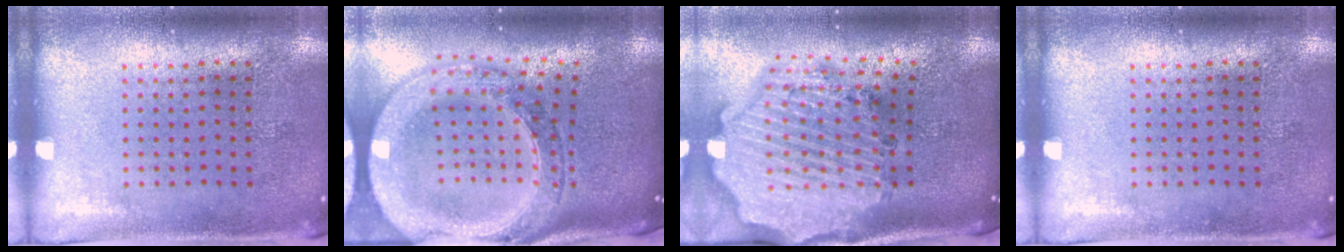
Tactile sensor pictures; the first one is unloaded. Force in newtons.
{"total": 3.9, "press": 3.0, "slide": 2.5}
{"total": 3.5, "press": 3.0, "slide": 1.8}
{"total": 0.0}